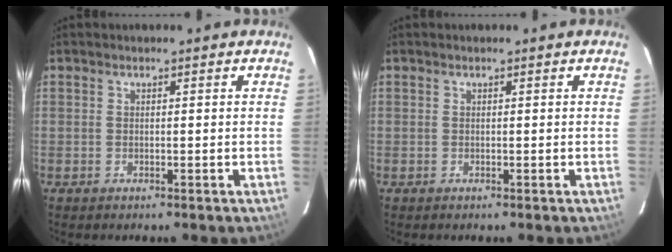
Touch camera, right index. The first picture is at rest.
{"total": 0.0}